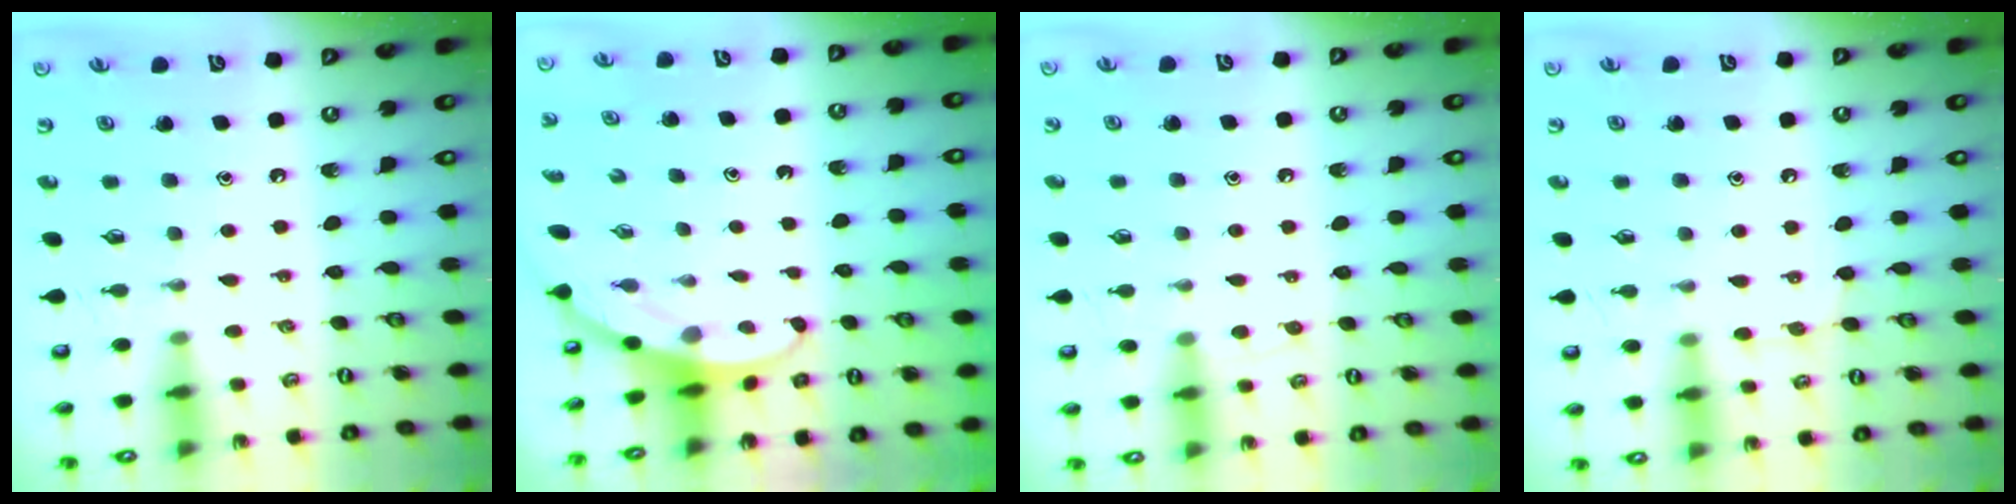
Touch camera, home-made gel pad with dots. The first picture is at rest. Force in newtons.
{"total": 3.2, "press": 3.2, "slide": 0.2}
{"total": 4.7, "press": 4.7, "slide": 0.6}
{"total": 7.2, "press": 7.2, "slide": 0.6}